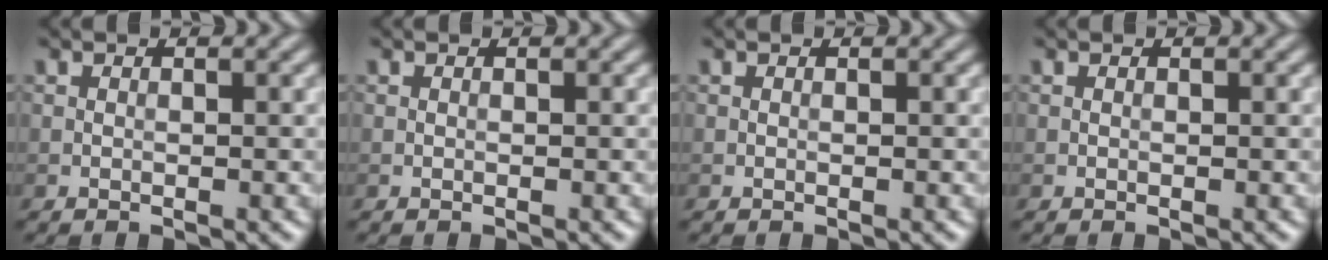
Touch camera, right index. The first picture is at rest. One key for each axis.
{"total": 0.0}
{"total": 0.0}
{"total": 0.0}